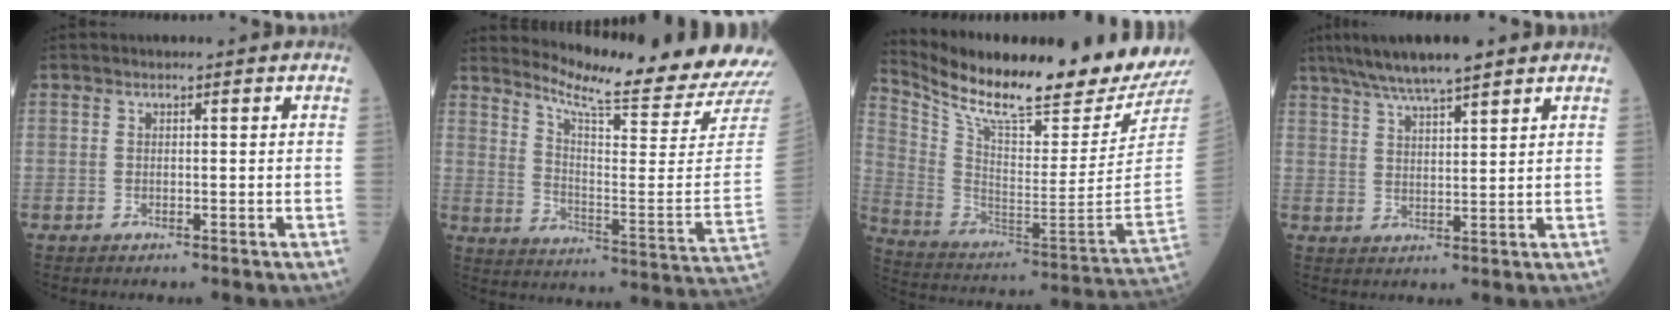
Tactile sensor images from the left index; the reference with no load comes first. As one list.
[{"total": 19.3, "force": [18.5, -2.2, 5.0], "torque": [-0.102, -0.132, 0.242]}, {"total": 24.5, "force": [22.0, 0.8, 10.7], "torque": [-0.208, -0.092, 0.338]}, {"total": 9.7, "force": [7.7, 0.8, 5.8], "torque": [-0.102, 0.029, 0.132]}]